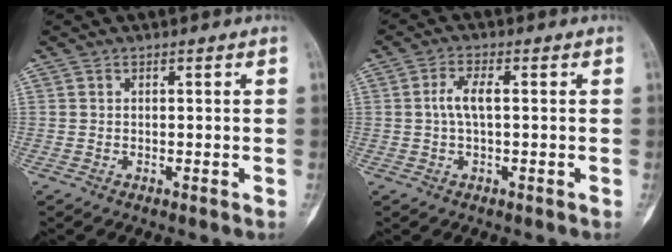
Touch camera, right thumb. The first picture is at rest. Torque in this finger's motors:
{"motor_torque": [0.59, 0.61, 0.22, -0.24, -0.01]}